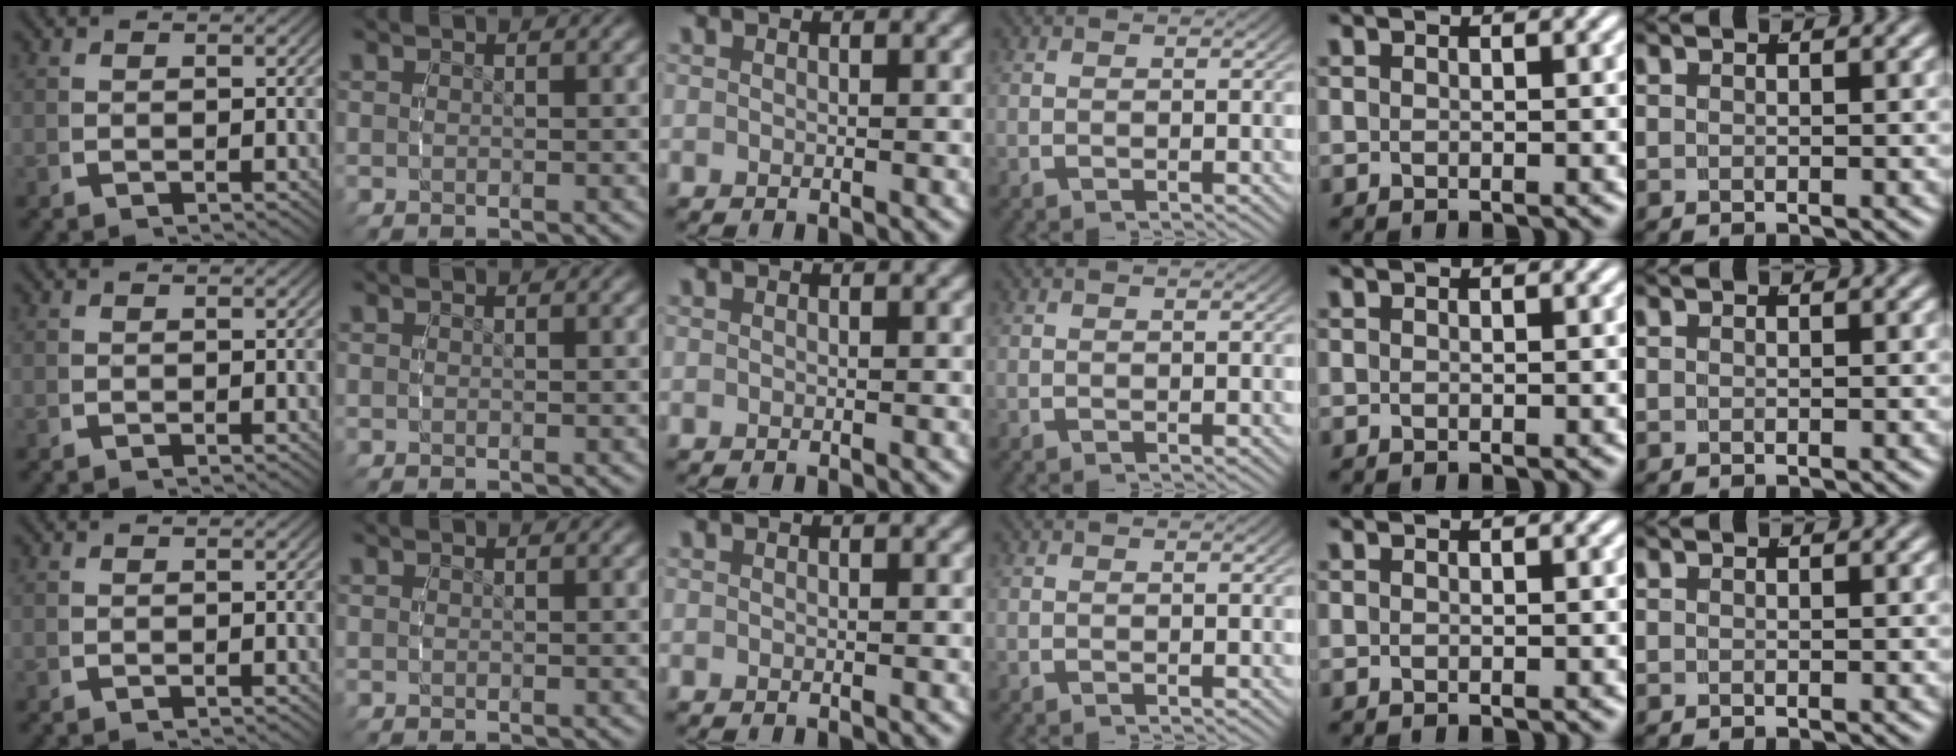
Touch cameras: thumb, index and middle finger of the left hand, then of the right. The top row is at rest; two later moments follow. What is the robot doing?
{"motion": "reach", "object": "napkin"}